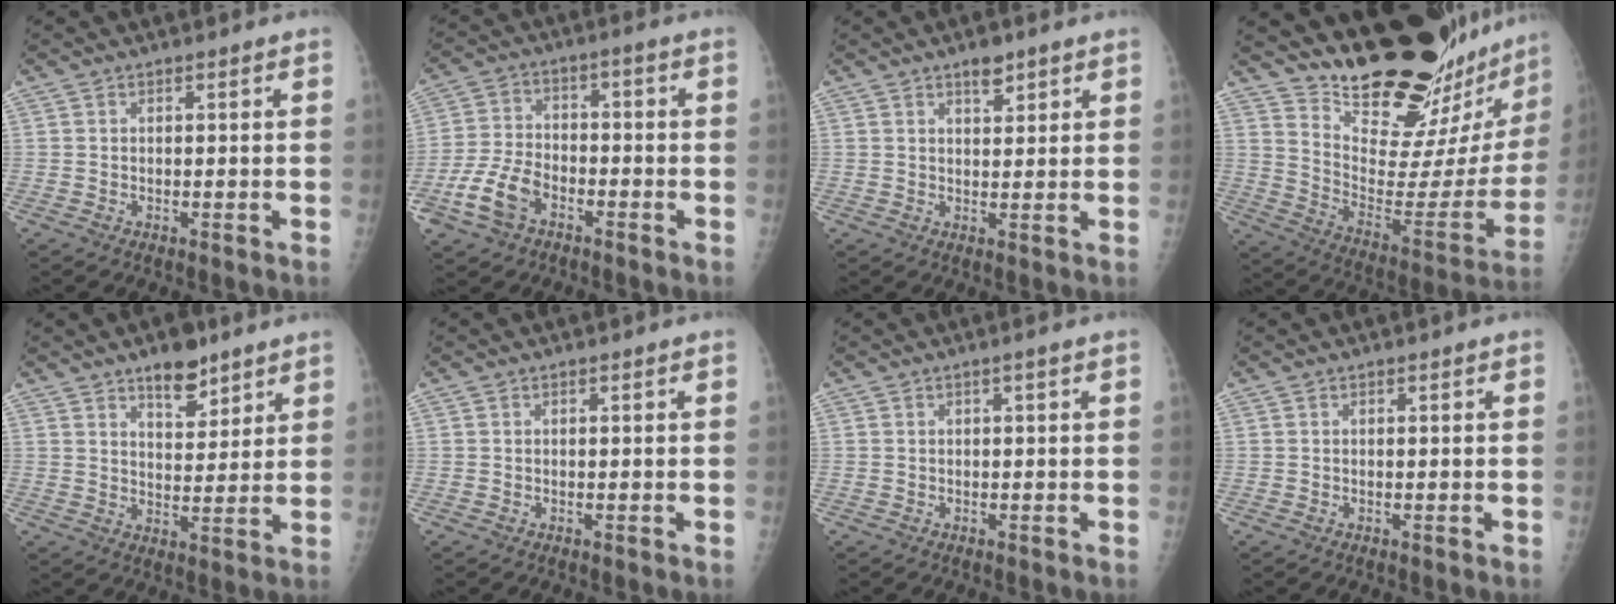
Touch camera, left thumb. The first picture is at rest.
{"total": 9.6, "force": [-4.7, 6.1, 5.7], "torque": [-0.117, 0.025, -0.090]}
{"total": 3.3, "force": [2.3, 1.7, 1.7], "torque": [-0.009, -0.012, 0.034]}
{"total": 26.8, "force": [23.9, 5.1, 11.1], "torque": [-0.133, -0.200, 0.344]}
{"total": 7.8, "force": [5.5, 3.7, 4.1], "torque": [-0.034, -0.034, 0.086]}
{"total": 0.0}
{"total": 0.0}
{"total": 0.0}